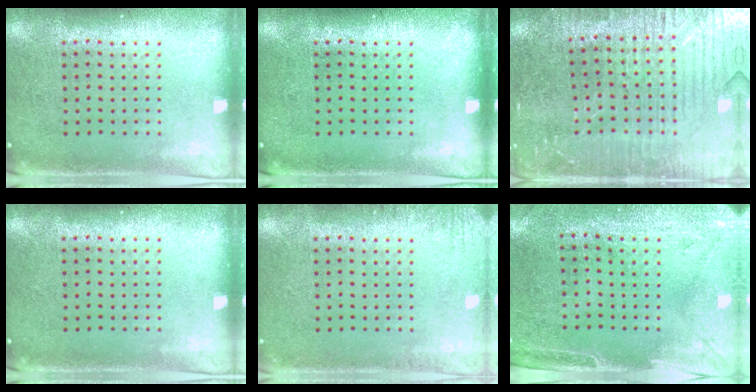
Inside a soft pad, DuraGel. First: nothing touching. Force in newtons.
{"total": 0.0}
{"total": 3.8, "press": 3.7, "slide": 1.0}
{"total": 0.0}
{"total": 1.5, "press": 1.5, "slide": 0.2}
{"total": 3.0, "press": 2.4, "slide": 1.7}